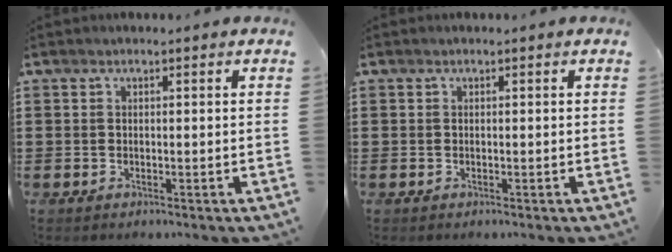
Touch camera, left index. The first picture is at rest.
{"total": 0.0}